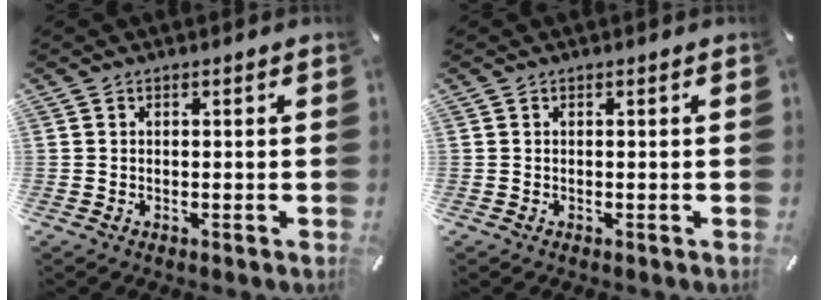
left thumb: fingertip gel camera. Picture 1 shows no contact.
{"total": 0.0}